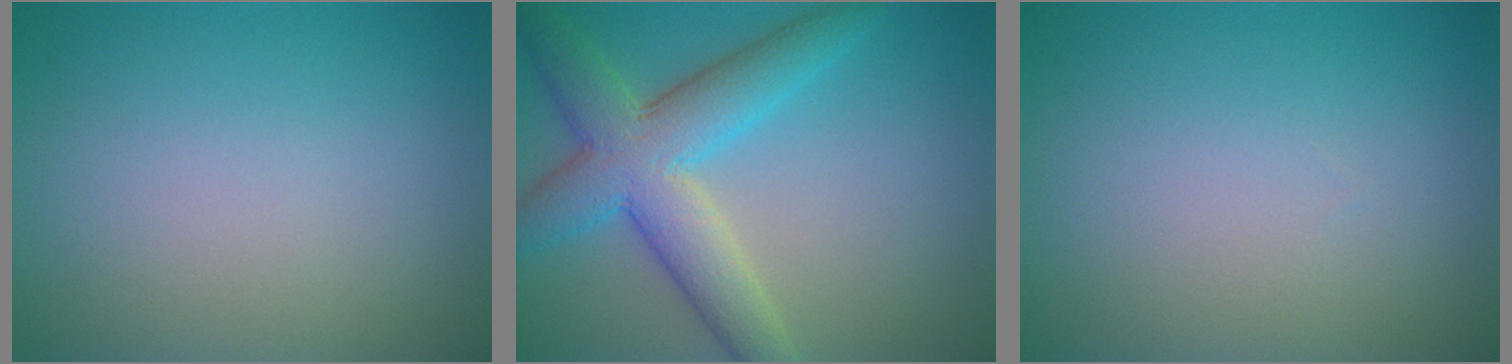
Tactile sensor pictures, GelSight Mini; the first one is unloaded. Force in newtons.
{"total": 7.3, "press": 7.3, "slide": 0.3}
{"total": 0.0}